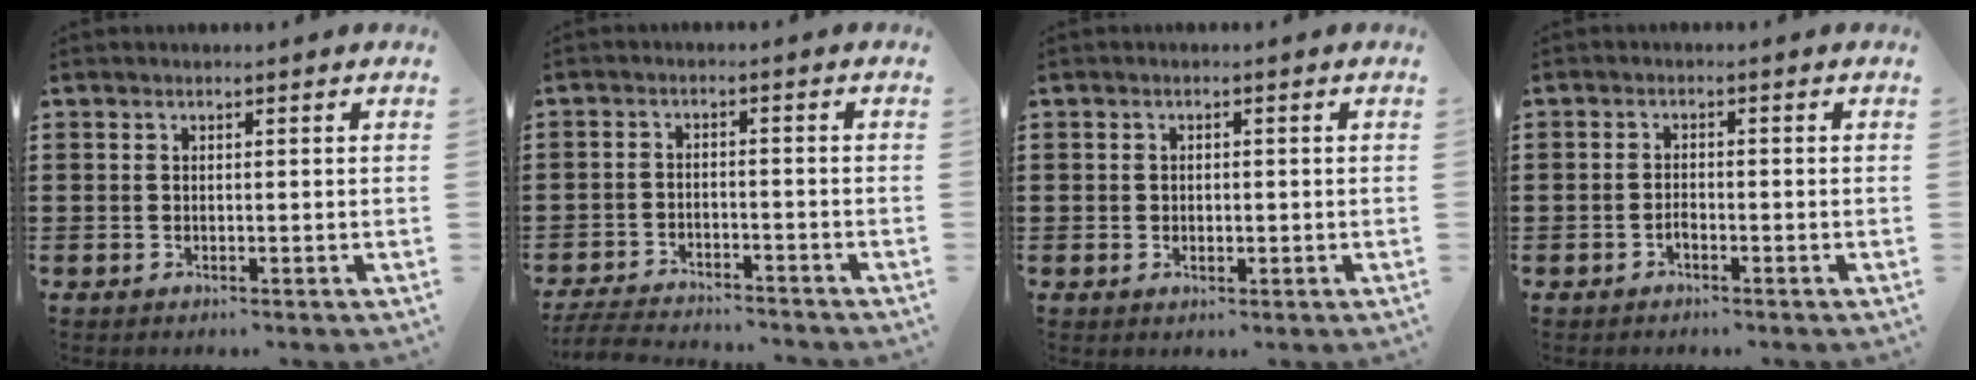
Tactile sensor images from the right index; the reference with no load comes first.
{"total": 4.6, "force": [-4.5, 0.1, 0.4], "torque": [-0.021, -0.006, -0.097]}
{"total": 1.0, "force": [-0.1, 0.8, 0.6], "torque": [-0.014, 0.004, -0.003]}
{"total": 1.1, "force": [-0.8, 0.4, 0.5], "torque": [-0.013, -0.003, -0.015]}